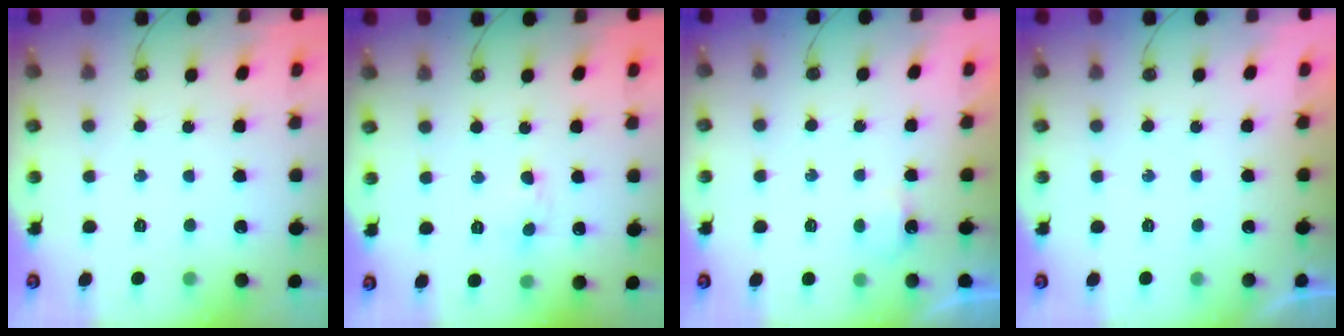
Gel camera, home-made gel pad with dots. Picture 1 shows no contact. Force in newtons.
{"total": 4.6, "press": 4.6, "slide": 0.7}
{"total": 3.0, "press": 2.9, "slide": 0.5}
{"total": 0.0}